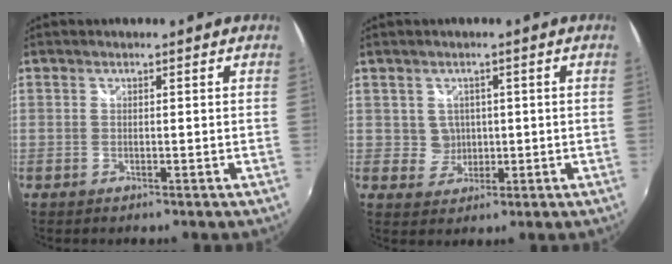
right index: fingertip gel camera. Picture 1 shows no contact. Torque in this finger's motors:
{"motor_torque": [-0.10, 0.20, 0.04, -0.01]}